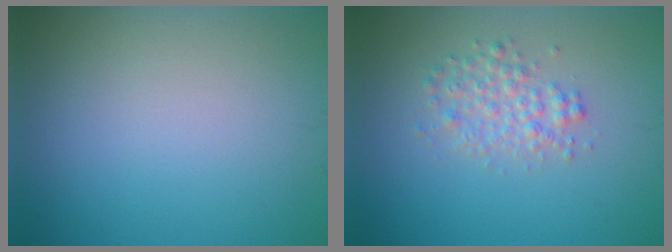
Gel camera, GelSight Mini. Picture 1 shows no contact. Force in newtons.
{"total": 2.5, "press": 2.5, "slide": 0.1}